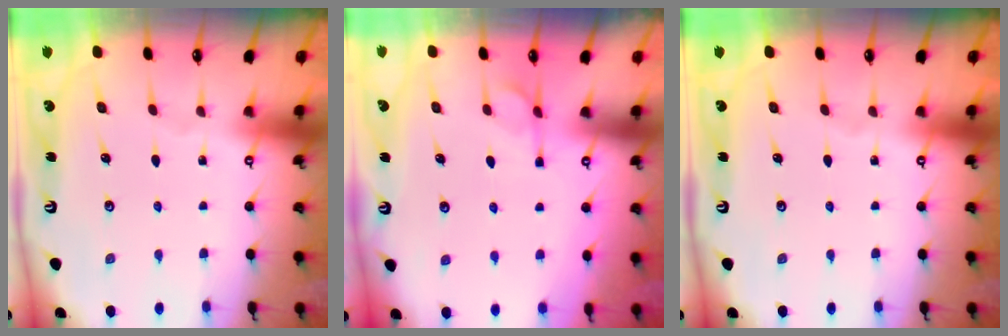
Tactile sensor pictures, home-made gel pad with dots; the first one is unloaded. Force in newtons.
{"total": 1.6, "press": 0.8, "slide": 1.3}
{"total": 0.0}